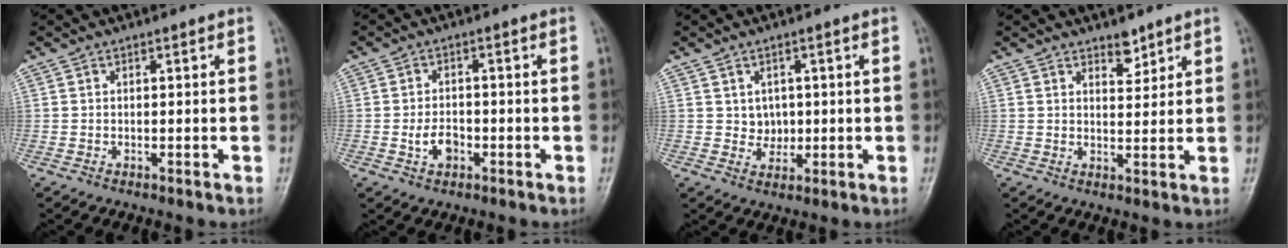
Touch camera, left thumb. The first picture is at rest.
{"total": 3.9, "force": [-1.3, 2.7, 2.5], "torque": [-0.038, 0.009, -0.023]}
{"total": 3.3, "force": [0.5, 3.0, 1.4], "torque": [-0.001, -0.001, 0.011]}
{"total": 3.2, "force": [2.4, 1.5, 1.4], "torque": [-0.006, -0.018, 0.040]}